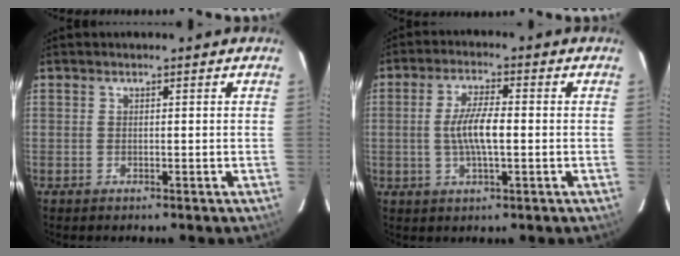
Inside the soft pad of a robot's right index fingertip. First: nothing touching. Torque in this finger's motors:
{"motor_torque": [0.98, -0.15, 0.59, 0.13]}